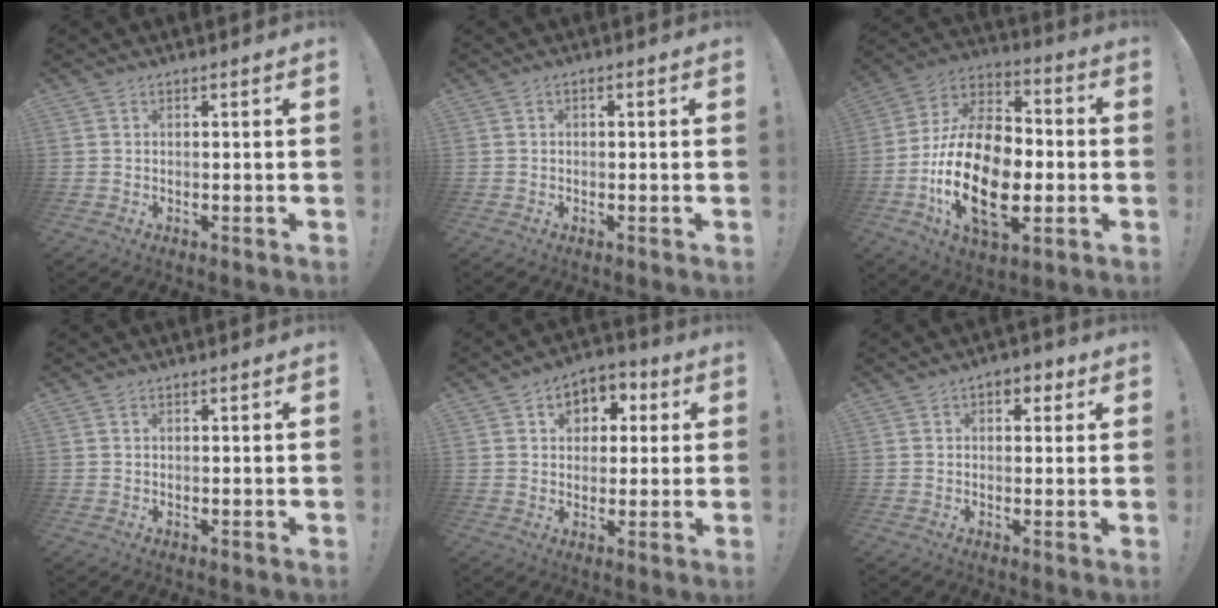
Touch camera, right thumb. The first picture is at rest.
{"total": 0.9, "force": [-0.6, 0.5, 0.4], "torque": [-0.013, 0.005, -0.010]}
{"total": 26.0, "force": [-5.3, 15.1, 20.5], "torque": [-0.395, 0.025, -0.082]}
{"total": 0.0}
{"total": 7.3, "force": [1.7, 6.4, 3.2], "torque": [-0.041, -0.001, 0.033]}
{"total": 3.8, "force": [1.2, 2.8, 2.4], "torque": [-0.024, 0.001, 0.018]}